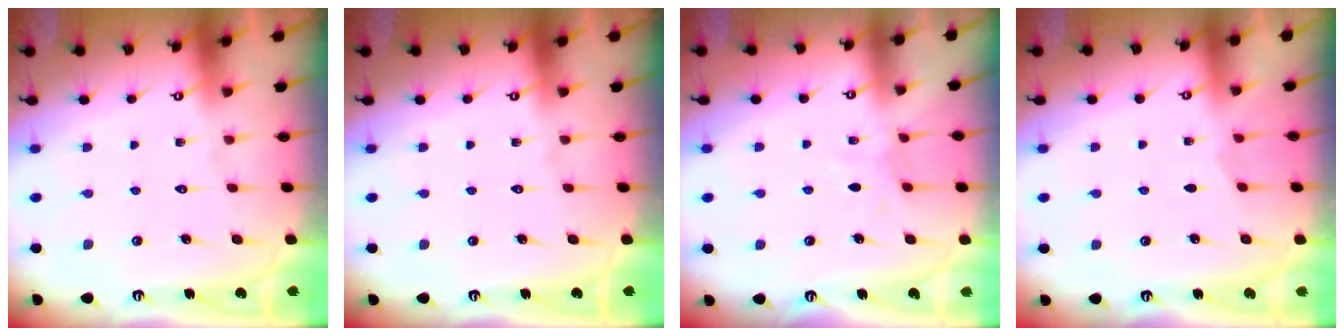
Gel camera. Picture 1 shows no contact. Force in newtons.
{"total": 0.0}
{"total": 4.2, "press": 4.1, "slide": 0.6}
{"total": 1.6, "press": 1.6, "slide": 0.4}